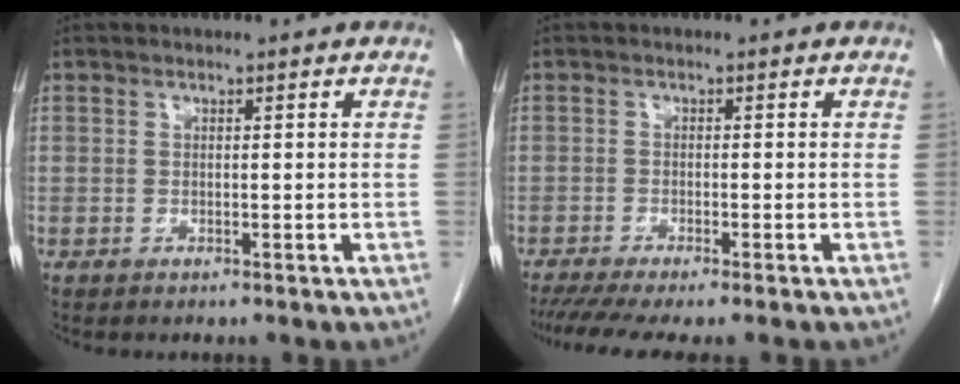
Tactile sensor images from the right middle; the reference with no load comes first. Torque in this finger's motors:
{"motor_torque": [0.99, -0.82, 0.22, 0.07]}